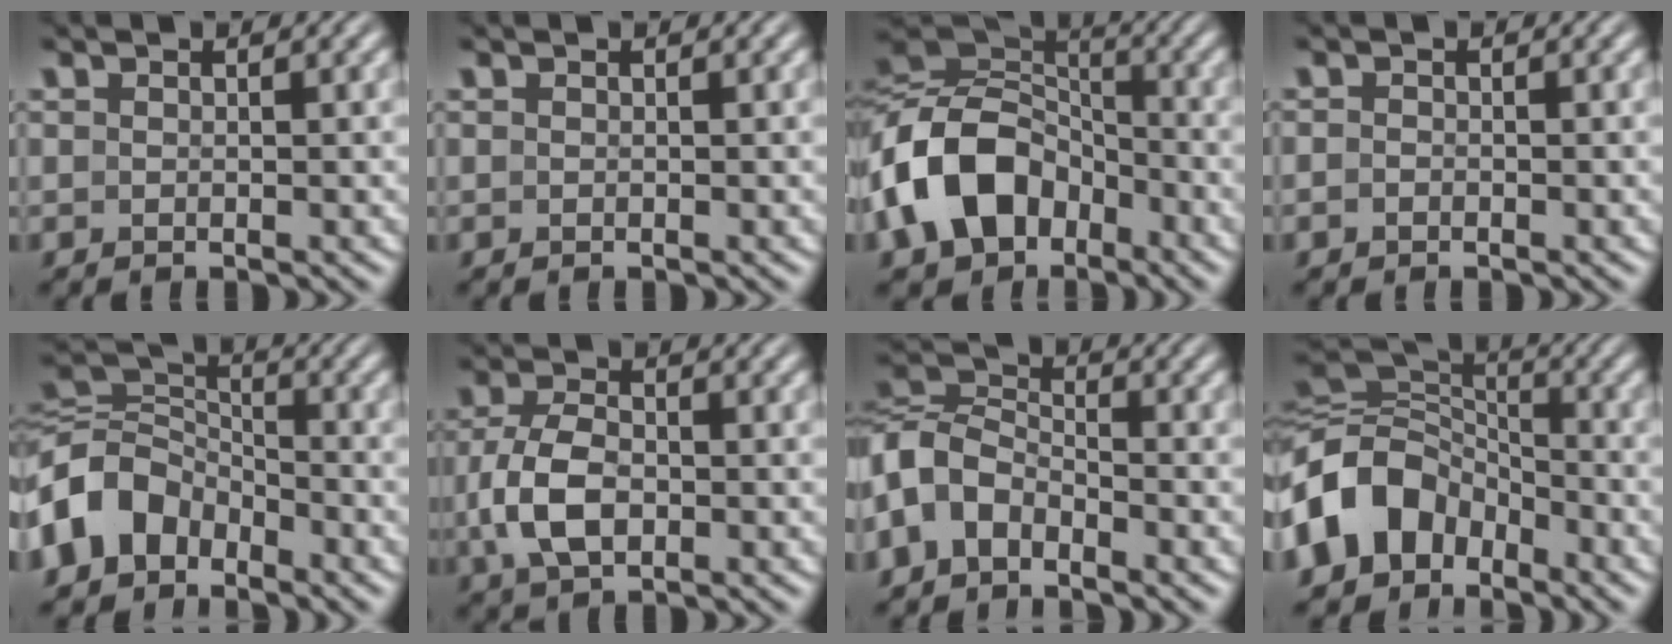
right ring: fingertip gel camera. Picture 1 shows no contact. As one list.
[{"total": 0.0}, {"total": 10.3, "force": [-1.6, 8.3, 5.9], "torque": [-0.144, -0.029, -0.020]}, {"total": 0.8, "force": [-0.7, 0.4, 0.1], "torque": [-0.009, -0.009, -0.011]}, {"total": 8.2, "force": [-2.0, 6.9, 4.0], "torque": [-0.107, -0.024, -0.035]}, {"total": 4.9, "force": [-0.9, 3.0, 3.7], "torque": [-0.093, -0.017, -0.002]}, {"total": 8.3, "force": [-1.7, 7.4, 3.3], "torque": [-0.099, -0.021, -0.040]}, {"total": 9.4, "force": [-2.1, 7.8, 4.7], "torque": [-0.124, -0.019, -0.038]}]